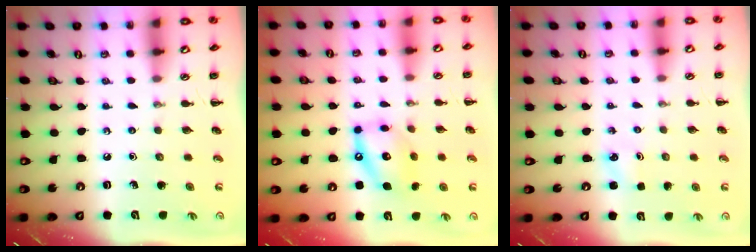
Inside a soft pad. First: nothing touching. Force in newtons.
{"total": 13.0, "press": 12.8, "slide": 2.7}
{"total": 1.8, "press": 1.7, "slide": 0.5}